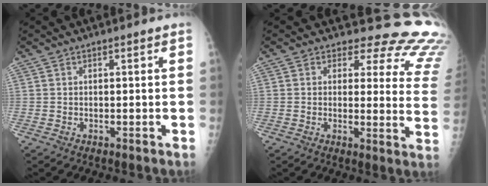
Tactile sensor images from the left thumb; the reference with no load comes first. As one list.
[{"total": 17.2, "force": [15.6, 6.2, 3.5], "torque": [0.011, -0.136, 0.138]}]